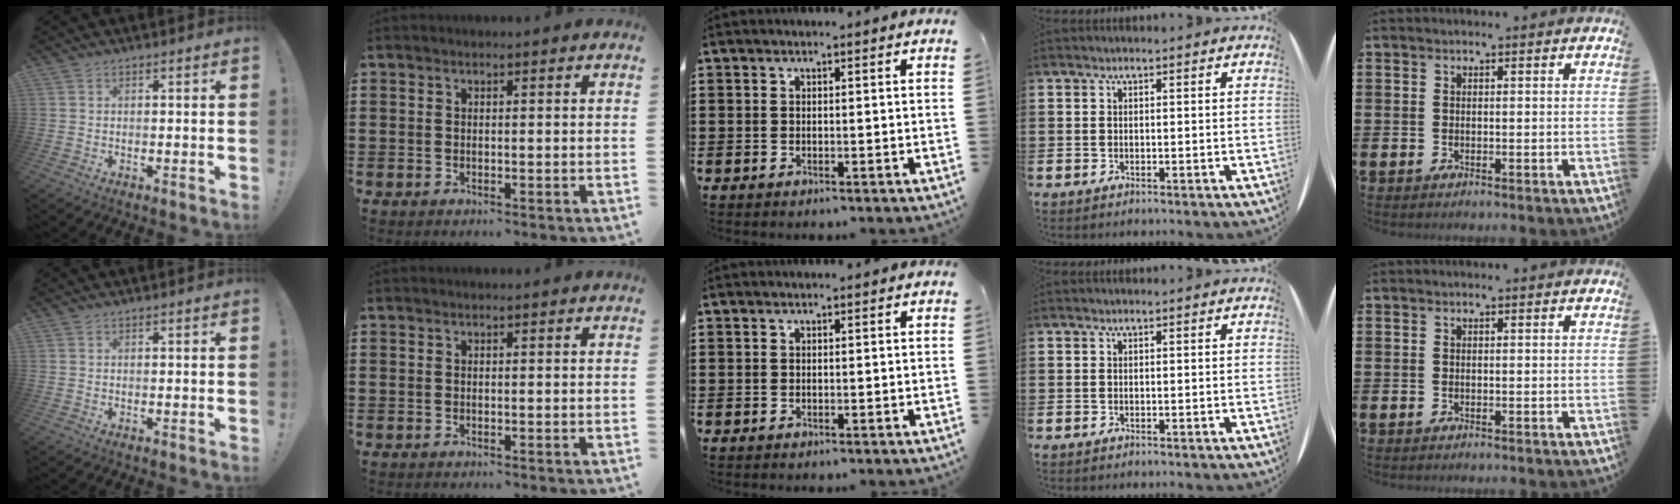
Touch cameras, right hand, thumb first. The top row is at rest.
{}